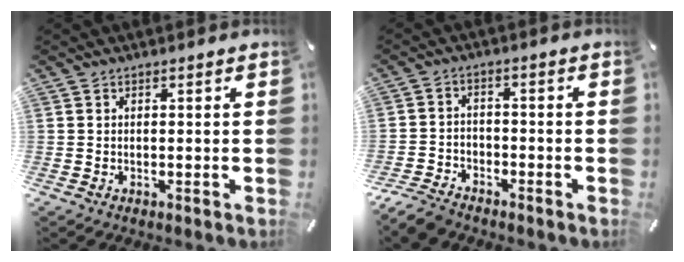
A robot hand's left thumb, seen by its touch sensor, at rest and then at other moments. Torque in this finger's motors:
{"motor_torque": [-0.29, 0.40, 0.66, 0.69, 0.02]}